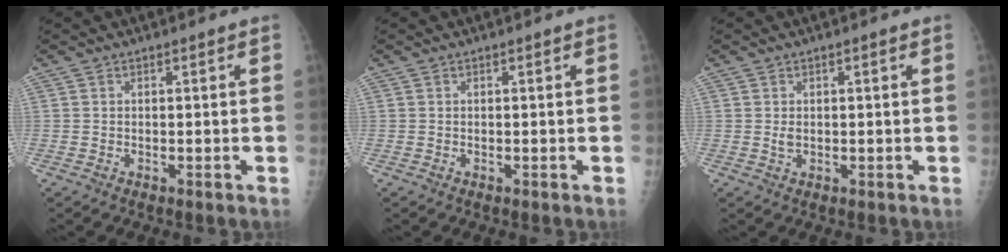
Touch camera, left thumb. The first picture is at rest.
{"total": 0.0}
{"total": 1.6, "force": [0.2, 0.9, 1.3], "torque": [-0.018, 0.000, 0.006]}